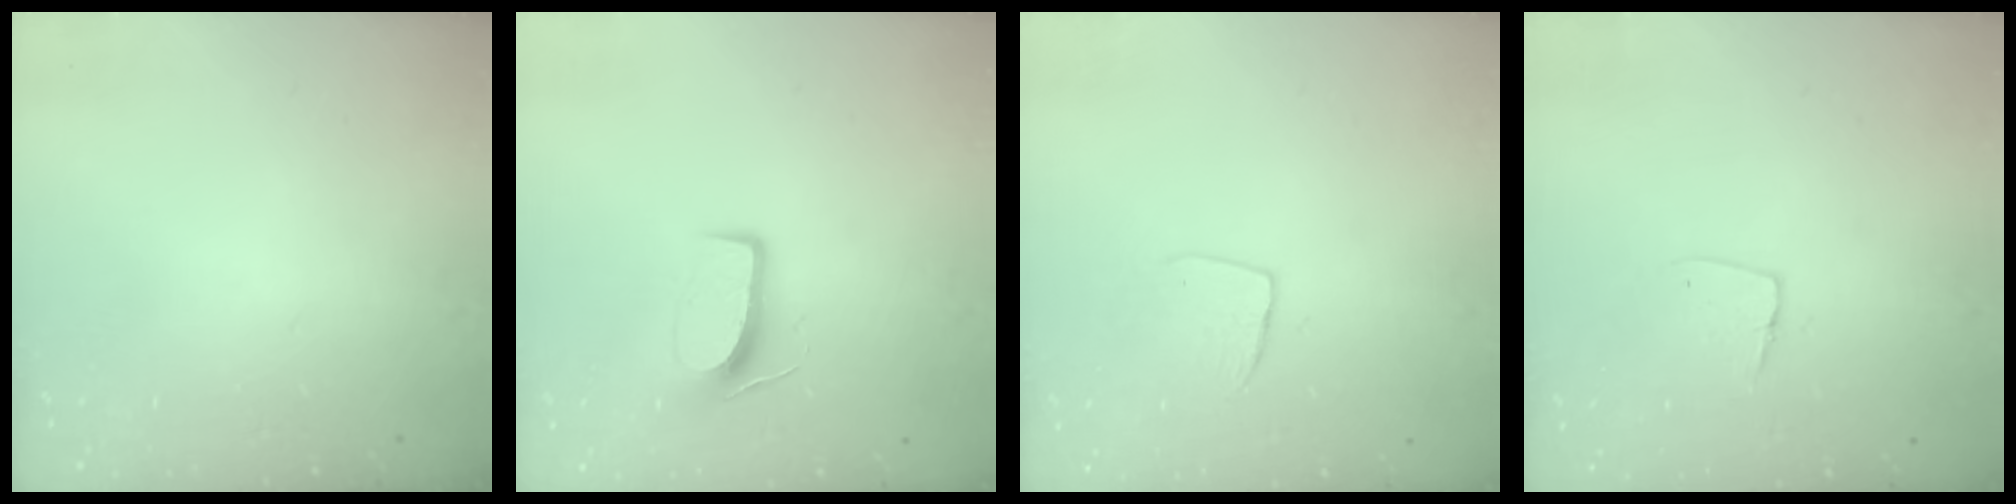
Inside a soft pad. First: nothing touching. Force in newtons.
{"total": 7.6, "press": 7.6, "slide": 0.5}
{"total": 7.0, "press": 6.9, "slide": 0.5}
{"total": 4.6, "press": 4.6, "slide": 0.4}